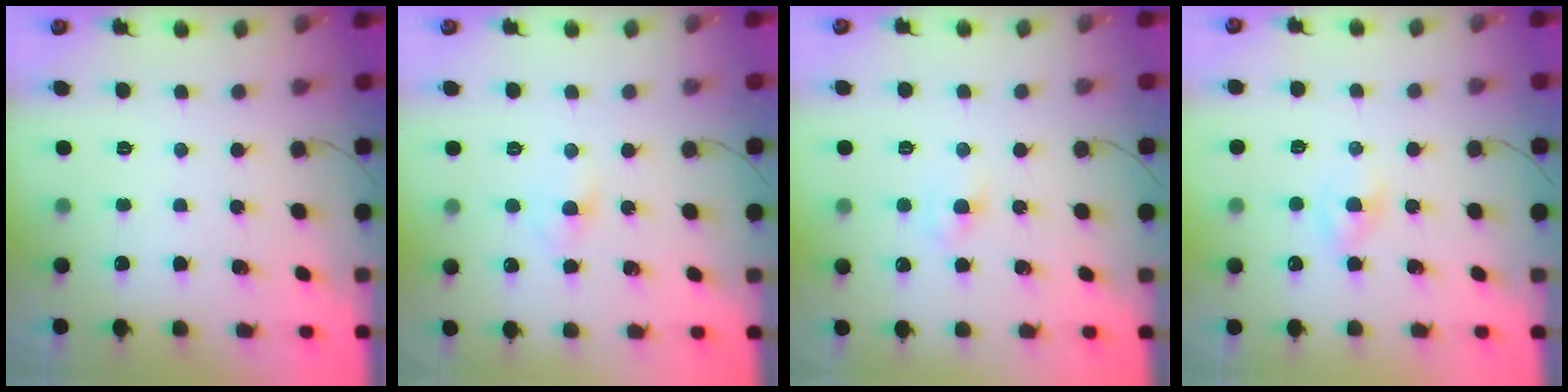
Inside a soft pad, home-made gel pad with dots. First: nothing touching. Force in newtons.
{"total": 3.2, "press": 2.9, "slide": 1.2}
{"total": 2.6, "press": 2.5, "slide": 0.8}
{"total": 2.2, "press": 2.0, "slide": 1.0}